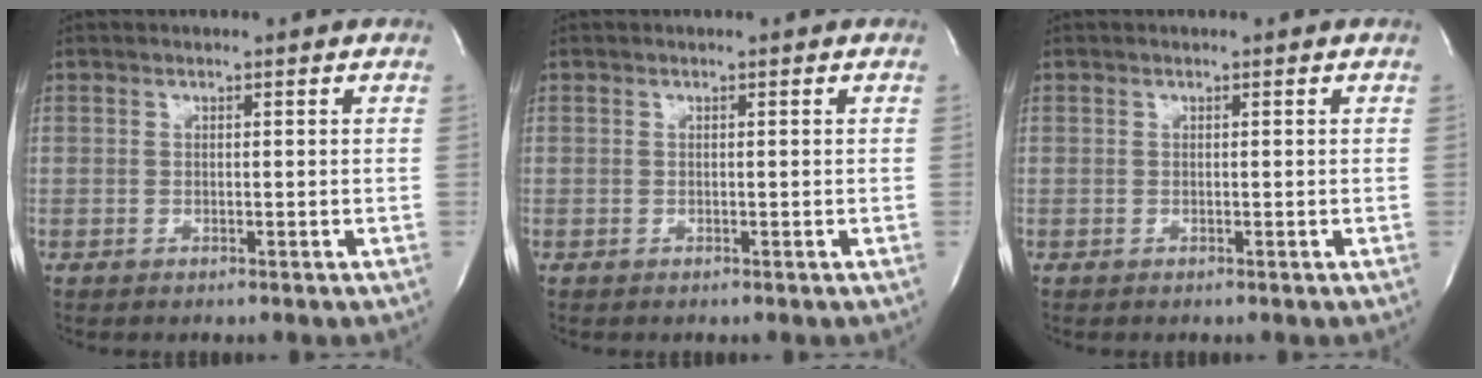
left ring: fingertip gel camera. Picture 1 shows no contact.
{"total": 0.0}
{"total": 0.0}